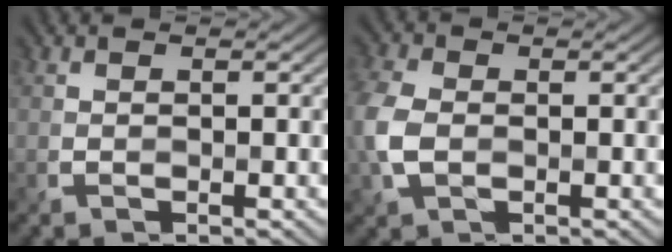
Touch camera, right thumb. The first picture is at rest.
{"total": 5.5, "force": [-0.9, 3.9, 3.8], "torque": [-0.113, -0.004, -0.025]}